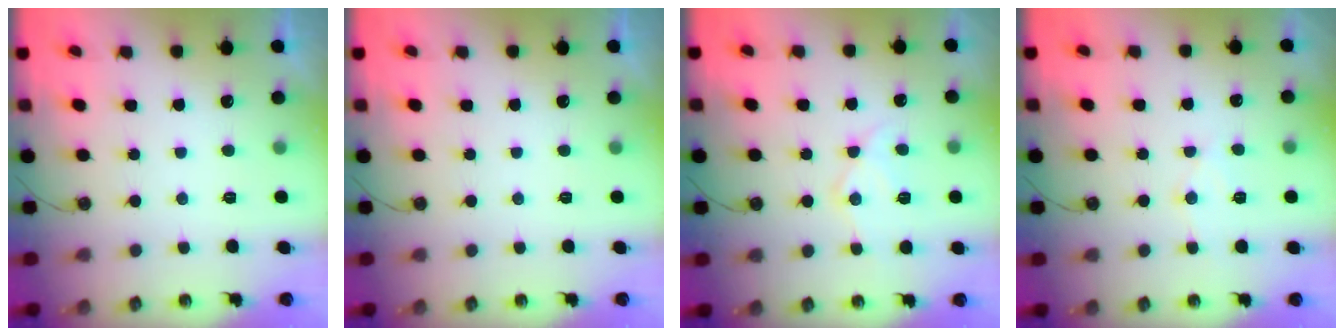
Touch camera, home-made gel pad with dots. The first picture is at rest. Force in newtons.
{"total": 0.0}
{"total": 12.0, "press": 12.0, "slide": 1.0}
{"total": 7.0, "press": 6.9, "slide": 0.4}